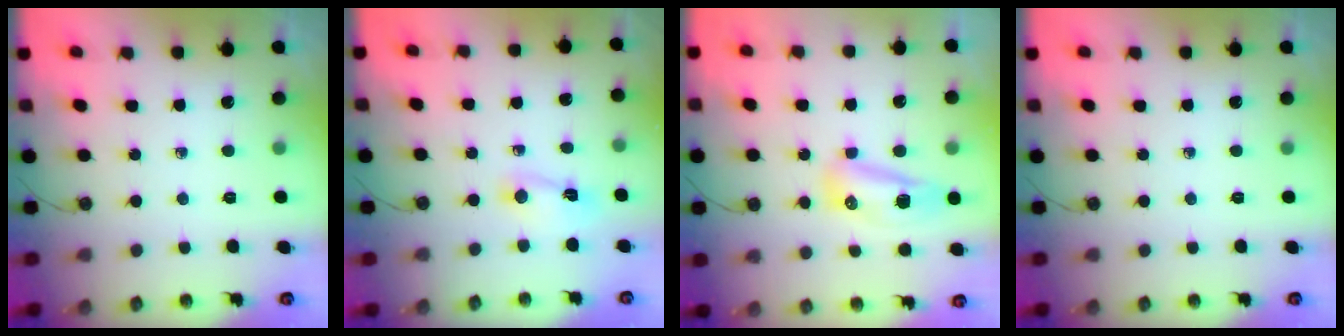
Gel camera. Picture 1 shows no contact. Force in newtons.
{"total": 2.5, "press": 2.5, "slide": 0.3}
{"total": 24.6, "press": 13.1, "slide": 20.8}
{"total": 0.0}